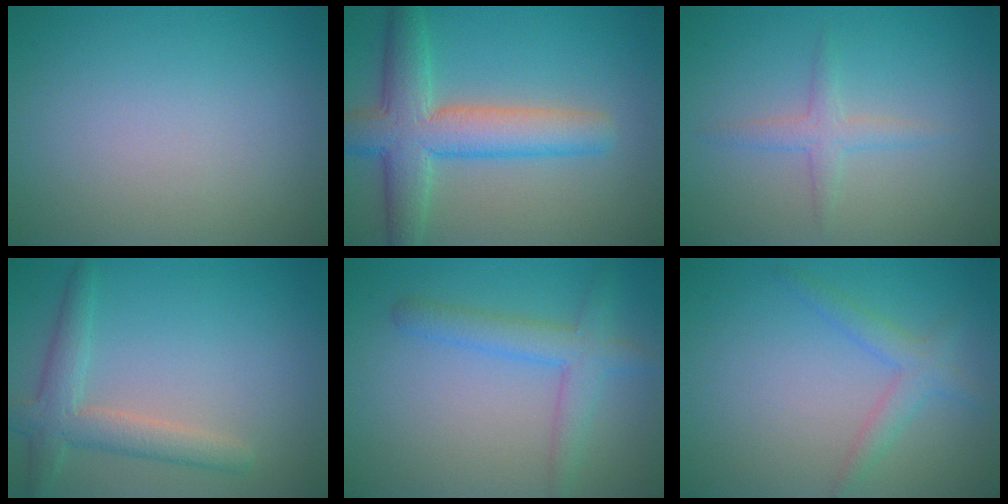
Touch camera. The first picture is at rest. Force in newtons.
{"total": 7.0, "press": 7.0, "slide": 0.3}
{"total": 1.8, "press": 1.8, "slide": 0.1}
{"total": 3.6, "press": 3.6, "slide": 0.1}
{"total": 3.4, "press": 3.4, "slide": 0.2}
{"total": 2.3, "press": 2.3, "slide": 0.1}